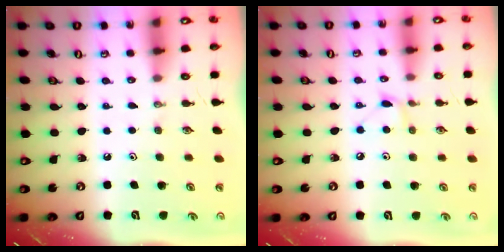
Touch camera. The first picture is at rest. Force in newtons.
{"total": 6.1, "press": 6.0, "slide": 0.7}